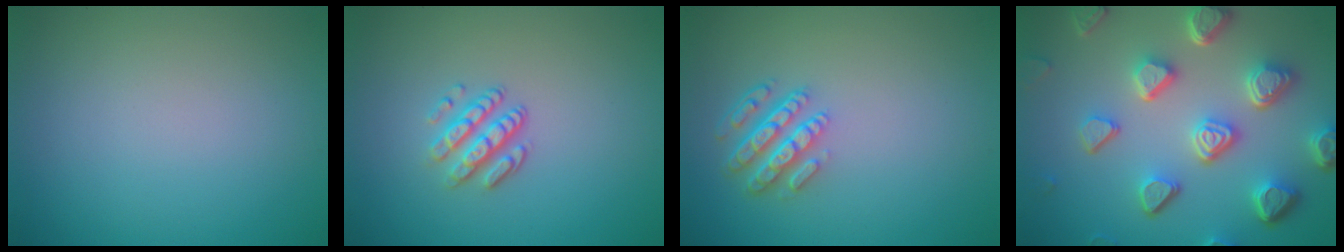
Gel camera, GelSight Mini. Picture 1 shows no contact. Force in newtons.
{"total": 2.9, "press": 2.3, "slide": 1.8}
{"total": 4.3, "press": 3.3, "slide": 2.8}
{"total": 7.3, "press": 5.6, "slide": 4.7}